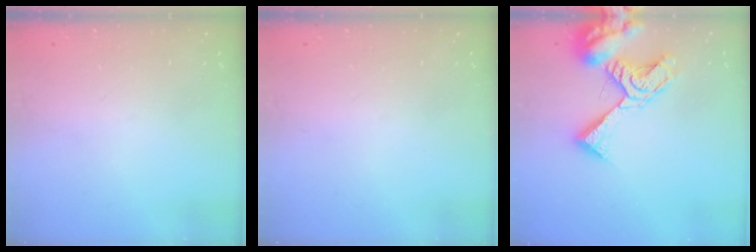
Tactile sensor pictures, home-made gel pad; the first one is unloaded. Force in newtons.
{"total": 0.0}
{"total": 15.9, "press": 15.8, "slide": 1.7}